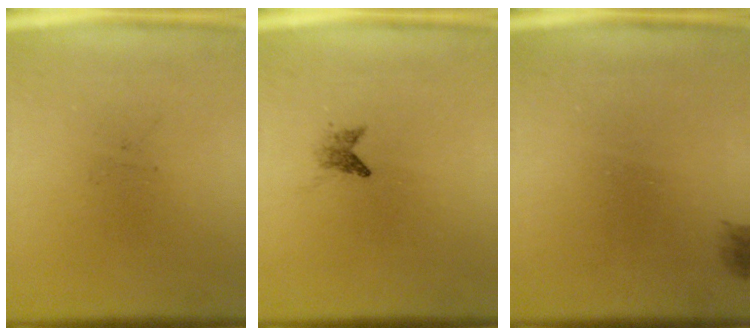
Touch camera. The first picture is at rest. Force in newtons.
{"total": 1.2}
{"total": 1.1}